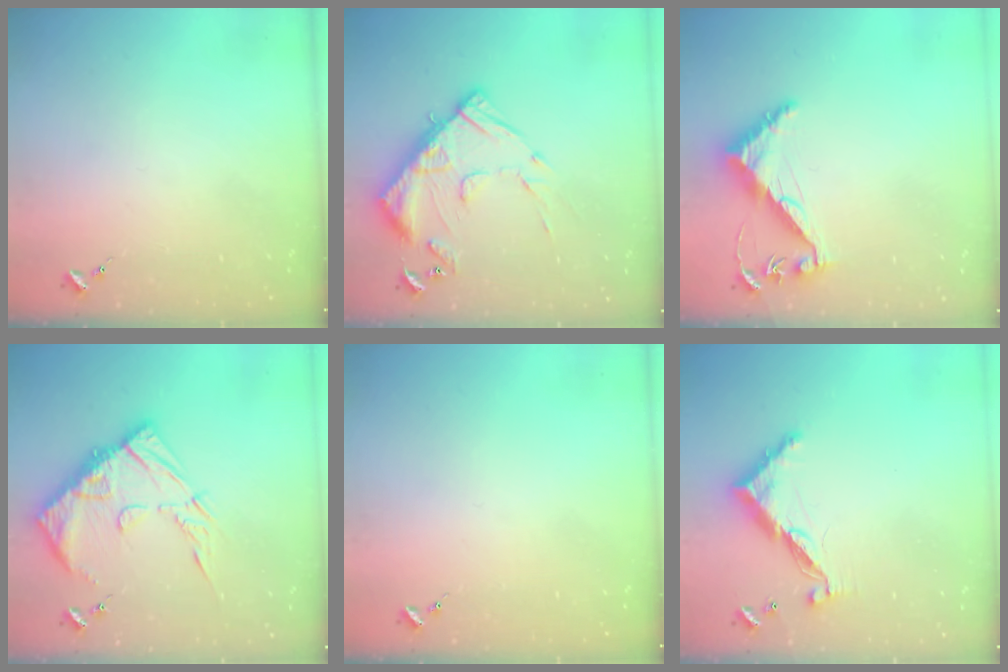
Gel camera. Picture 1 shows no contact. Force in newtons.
{"total": 16.6, "press": 16.6, "slide": 1.4}
{"total": 7.3, "press": 7.3, "slide": 0.6}
{"total": 16.8, "press": 16.7, "slide": 1.7}
{"total": 0.0}
{"total": 9.9, "press": 9.9, "slide": 0.2}